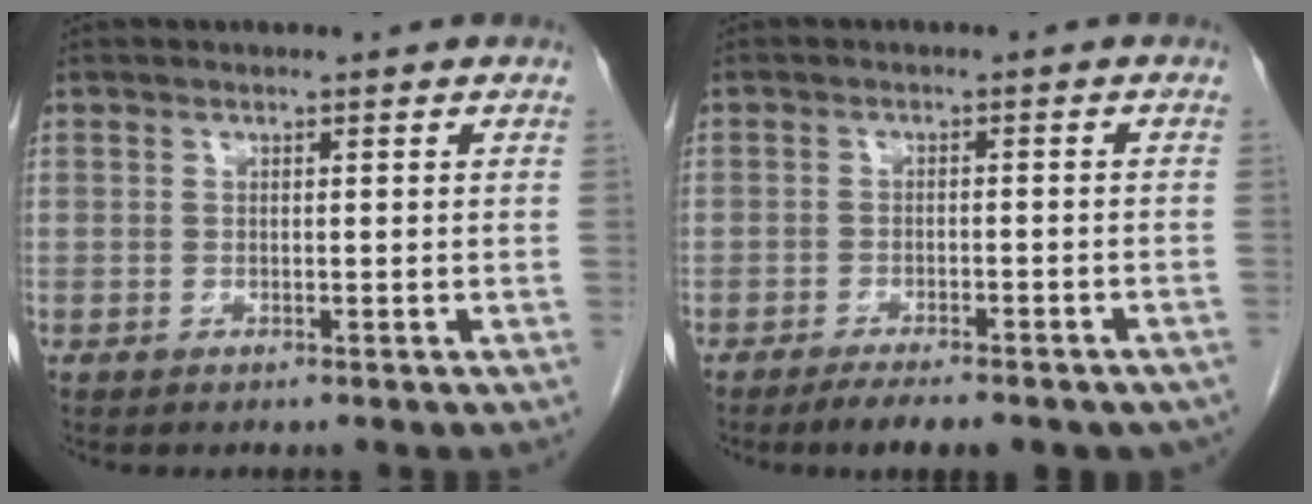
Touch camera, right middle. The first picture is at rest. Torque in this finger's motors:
{"motor_torque": [1.08, -1.06, 0.14, 0.05]}